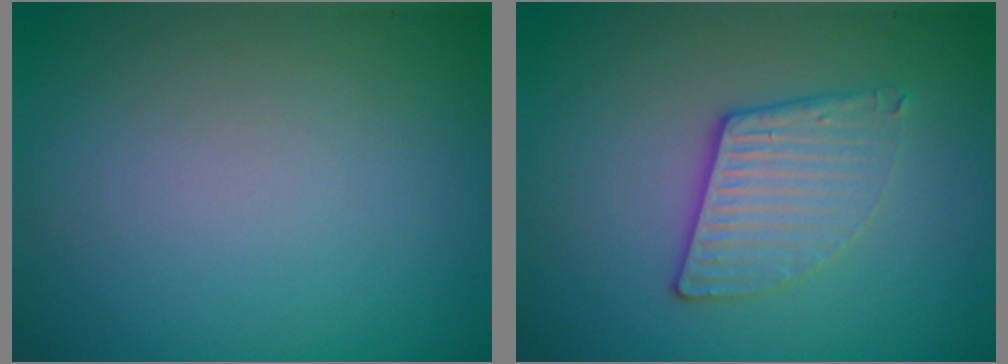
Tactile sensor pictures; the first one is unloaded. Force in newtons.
{"total": 3.2, "press": 2.8, "slide": 1.4}